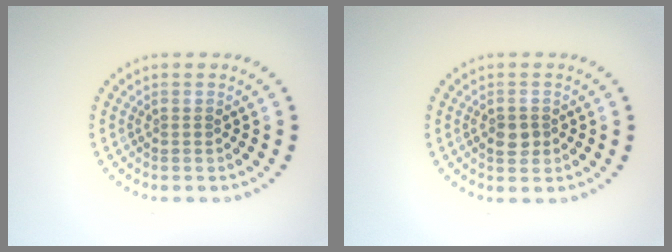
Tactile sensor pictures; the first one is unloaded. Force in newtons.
{"total": 1.7, "press": 1.7, "slide": 0.3}